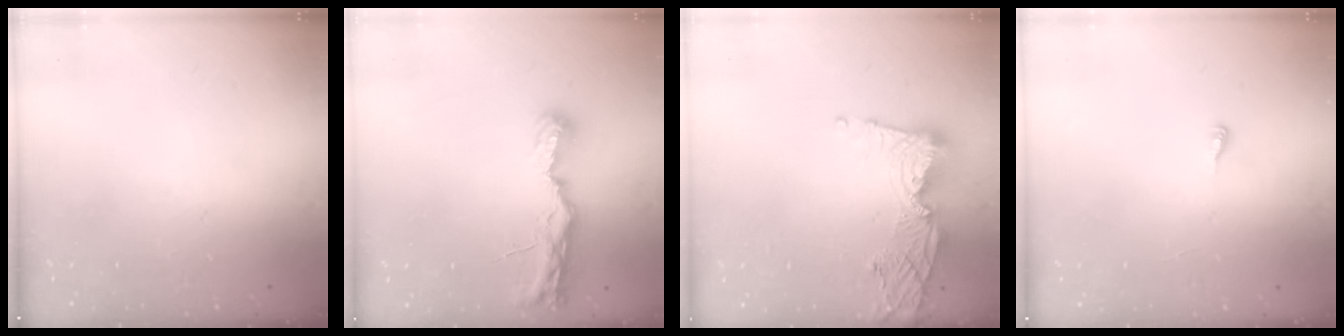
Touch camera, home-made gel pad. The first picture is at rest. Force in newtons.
{"total": 7.7, "press": 7.7, "slide": 0.5}
{"total": 12.9, "press": 12.8, "slide": 1.6}
{"total": 4.1, "press": 4.0, "slide": 0.5}